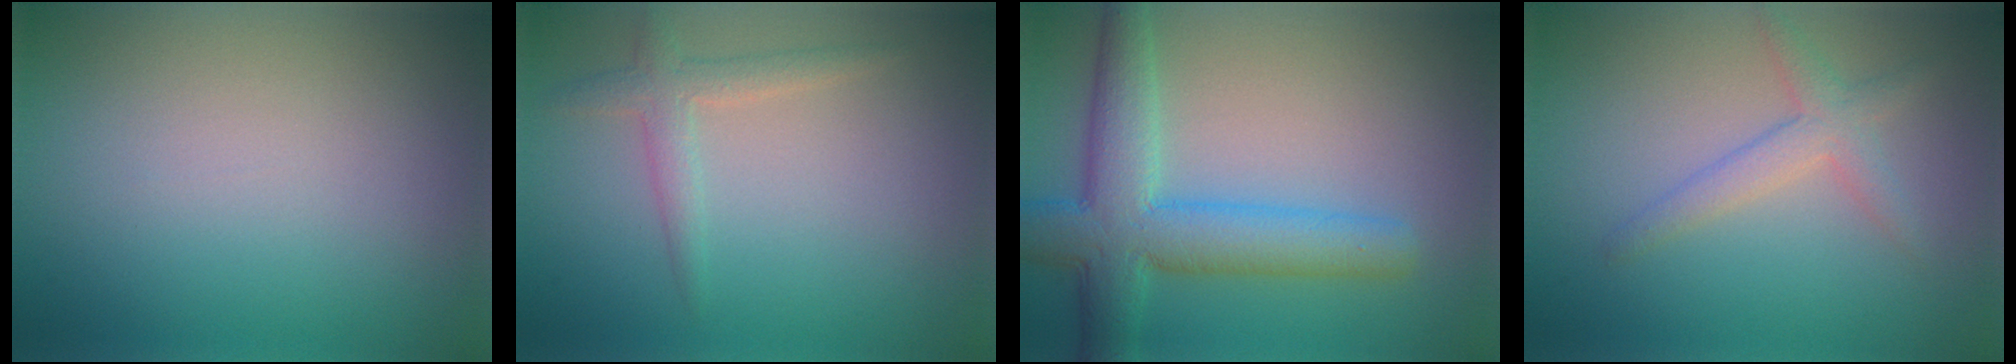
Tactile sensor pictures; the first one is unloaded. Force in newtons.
{"total": 2.1, "press": 2.1, "slide": 0.1}
{"total": 7.1, "press": 7.1, "slide": 0.3}
{"total": 2.4, "press": 2.4, "slide": 0.2}